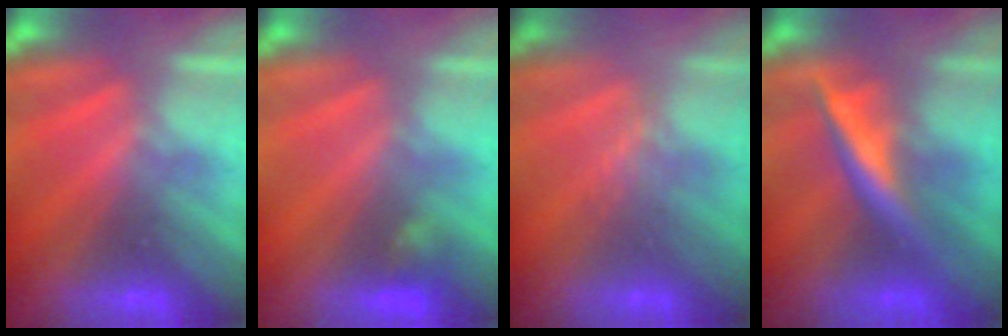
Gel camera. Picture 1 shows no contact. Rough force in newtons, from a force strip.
{"total": 3.3}
{"total": 3.0}
{"total": 2.9}